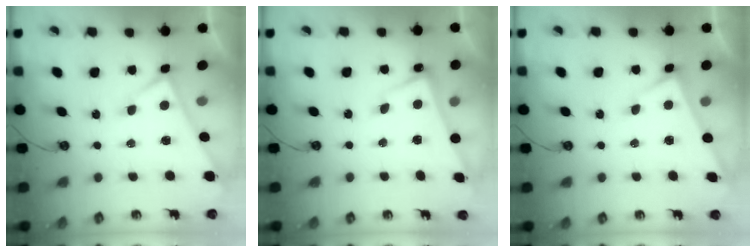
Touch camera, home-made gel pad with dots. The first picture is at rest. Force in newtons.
{"total": 2.5, "press": 2.4, "slide": 0.6}
{"total": 3.1, "press": 3.1, "slide": 0.1}